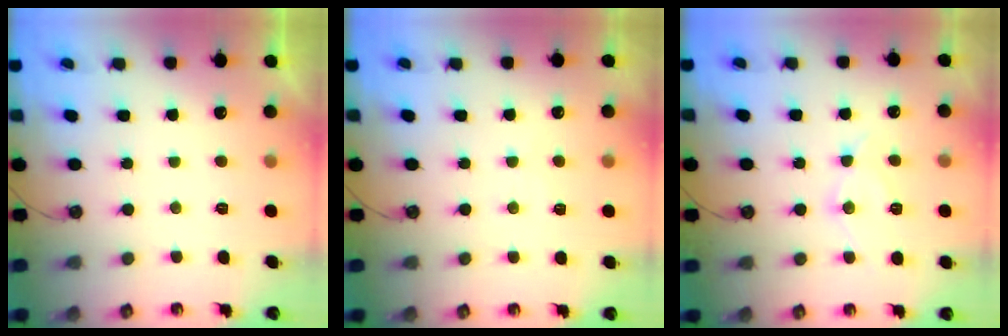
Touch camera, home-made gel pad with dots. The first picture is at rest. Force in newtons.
{"total": 4.6, "press": 4.6, "slide": 0.6}
{"total": 10.0, "press": 10.0, "slide": 0.9}